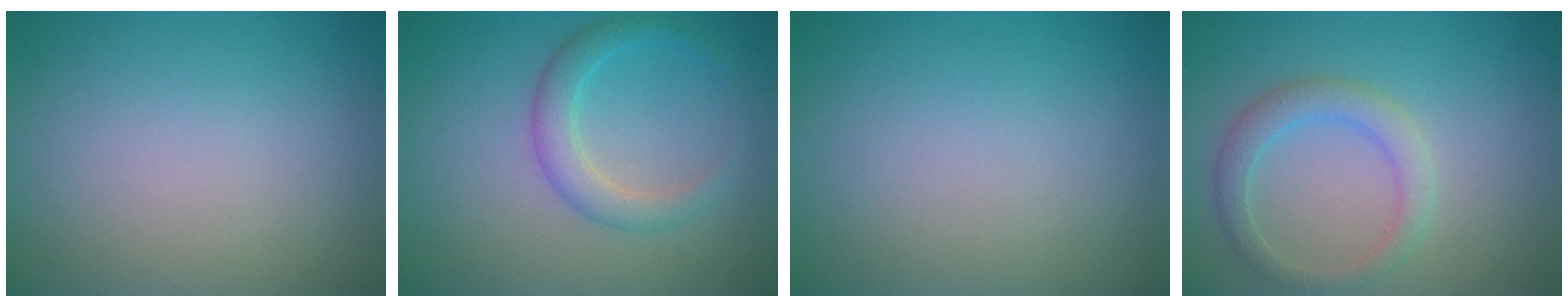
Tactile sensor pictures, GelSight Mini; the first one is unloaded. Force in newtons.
{"total": 2.8, "press": 2.7, "slide": 0.2}
{"total": 0.0}
{"total": 2.7, "press": 2.7, "slide": 0.2}